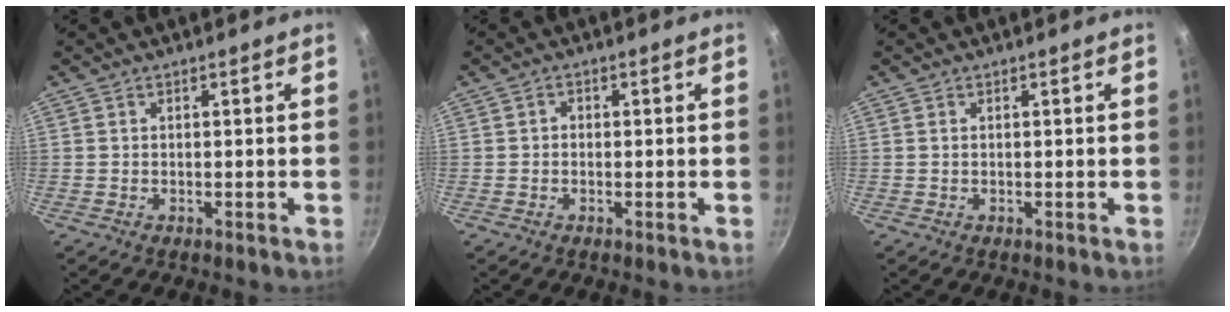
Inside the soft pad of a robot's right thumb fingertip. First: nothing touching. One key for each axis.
{"total": 1.0, "fx": -0.2, "fy": 0.9, "fz": 0.5, "tx": -0.007, "ty": 0.005, "tz": -0.004}
{"total": 0.0}